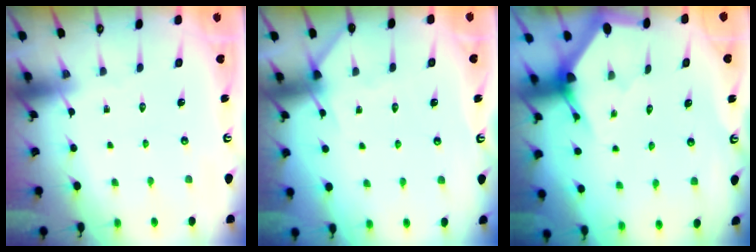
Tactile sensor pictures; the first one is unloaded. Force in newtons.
{"total": 5.3, "press": 5.3, "slide": 0.6}
{"total": 3.0, "press": 3.0, "slide": 0.2}